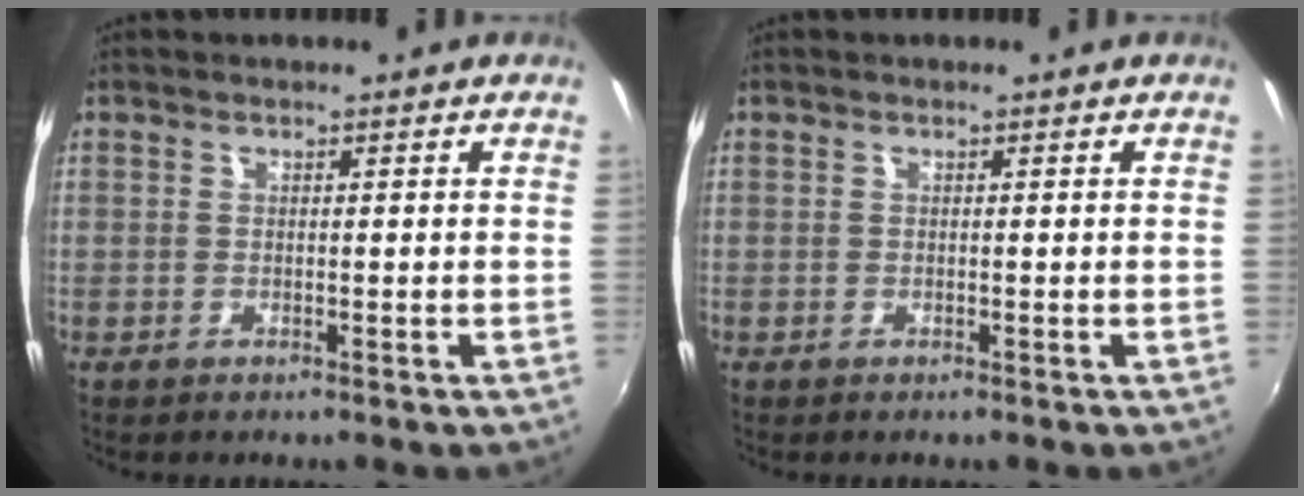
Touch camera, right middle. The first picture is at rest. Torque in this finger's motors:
{"motor_torque": [0.07, -0.23, -0.07, 0.00]}